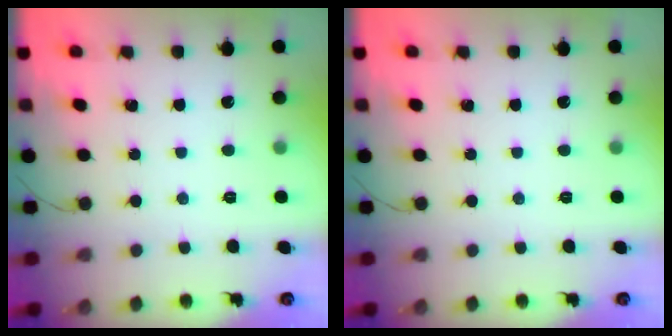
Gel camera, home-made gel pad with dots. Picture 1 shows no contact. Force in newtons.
{"total": 0.0}